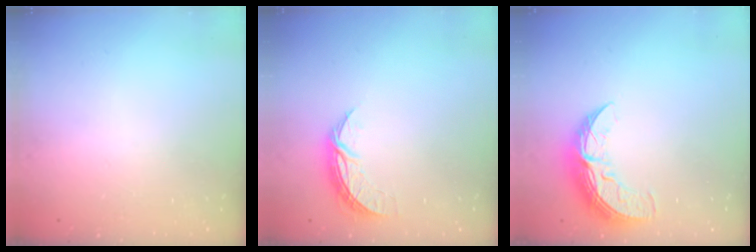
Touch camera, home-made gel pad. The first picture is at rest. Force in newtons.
{"total": 6.8, "press": 6.8, "slide": 0.5}
{"total": 11.0, "press": 11.0, "slide": 0.4}